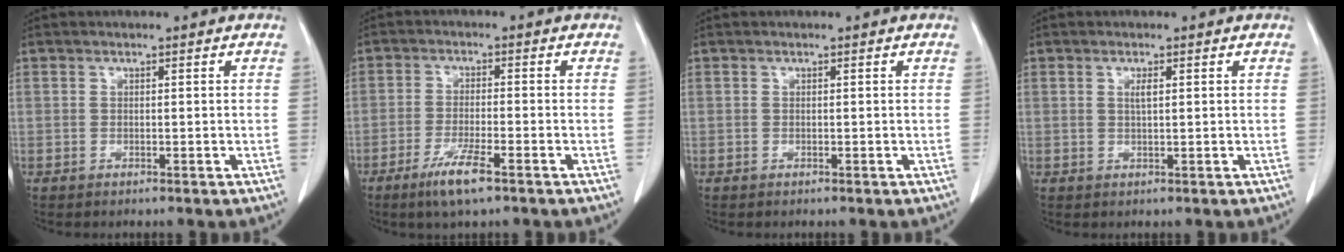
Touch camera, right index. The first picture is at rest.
{"total": 5.8, "force": [-3.6, 0.4, 4.6], "torque": [-0.092, -0.011, -0.065]}
{"total": 0.0}
{"total": 1.3, "force": [0.4, 0.1, 1.2], "torque": [-0.027, 0.000, 0.009]}